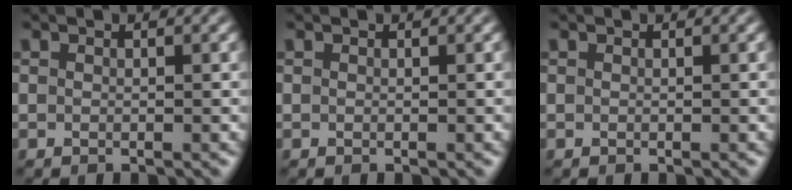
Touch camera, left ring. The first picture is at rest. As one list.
[{"total": 0.0}, {"total": 0.0}]